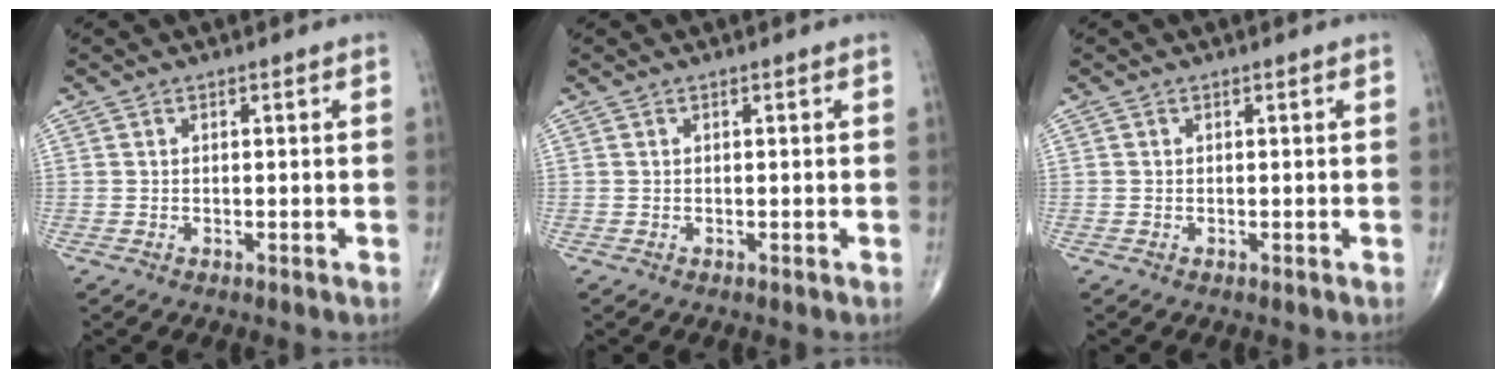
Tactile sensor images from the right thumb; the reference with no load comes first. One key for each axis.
{"total": 0.0}
{"total": 0.0}